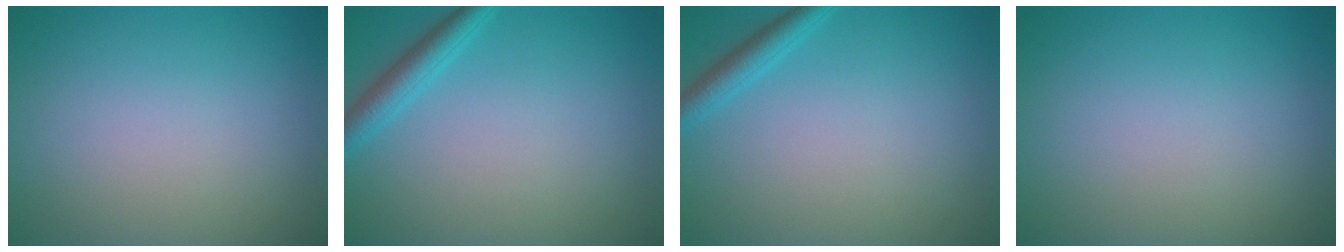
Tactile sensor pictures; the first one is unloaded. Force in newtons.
{"total": 2.3, "press": 2.3, "slide": 0.2}
{"total": 2.0, "press": 2.0, "slide": 0.2}
{"total": 0.0}